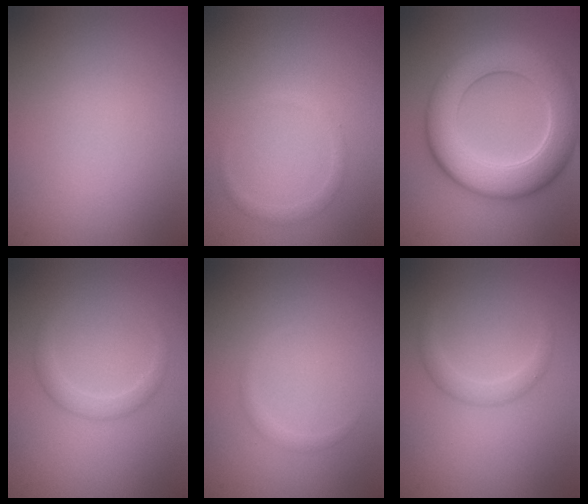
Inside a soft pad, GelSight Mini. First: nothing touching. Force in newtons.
{"total": 1.0, "press": 1.0, "slide": 0.1}
{"total": 8.9, "press": 8.9, "slide": 0.6}
{"total": 1.6, "press": 1.6, "slide": 0.1}
{"total": 0.7, "press": 0.7, "slide": 0.0}
{"total": 1.5, "press": 1.5, "slide": 0.1}